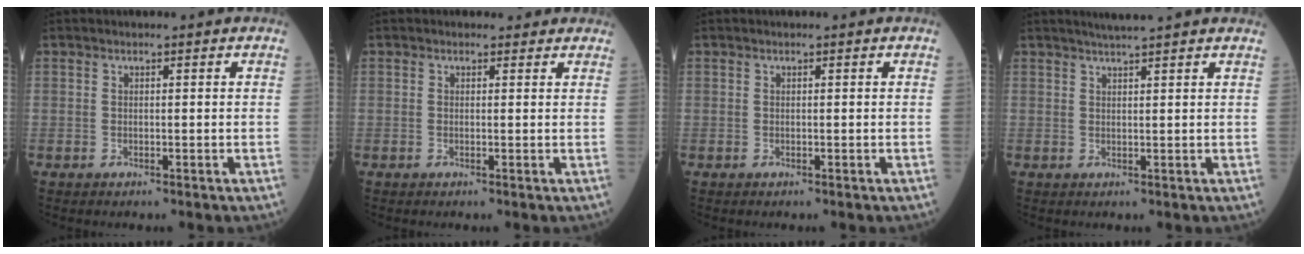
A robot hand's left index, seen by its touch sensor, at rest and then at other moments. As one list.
[{"total": 1.5, "force": [1.1, 0.9, 0.0], "torque": [0.001, 0.001, 0.002]}, {"total": 0.0}, {"total": 6.9, "force": [6.1, -0.1, 3.3], "torque": [-0.052, 0.029, 0.077]}]